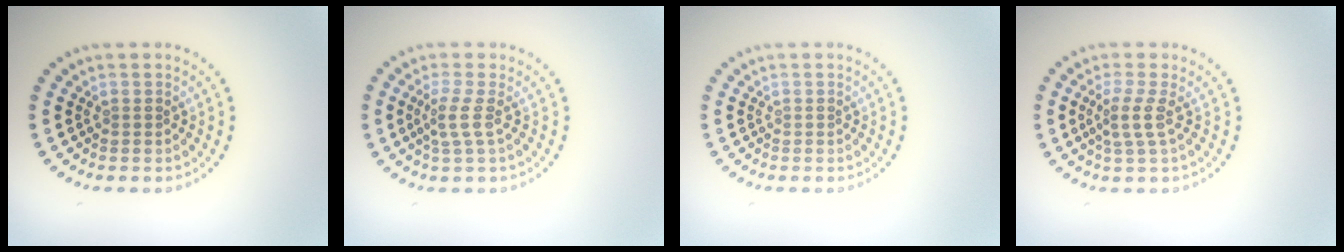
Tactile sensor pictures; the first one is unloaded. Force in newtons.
{"total": 2.0, "press": 1.5, "slide": 1.4}
{"total": 0.0}
{"total": 2.1, "press": 1.5, "slide": 1.5}